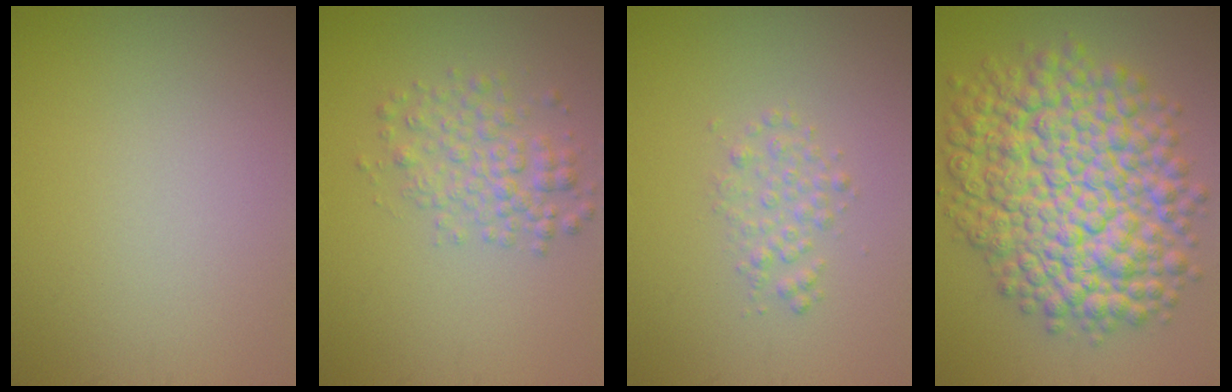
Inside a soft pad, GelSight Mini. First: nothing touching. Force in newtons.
{"total": 3.2, "press": 3.2, "slide": 0.1}
{"total": 1.7, "press": 1.7, "slide": 0.0}
{"total": 12.5, "press": 12.5, "slide": 0.3}